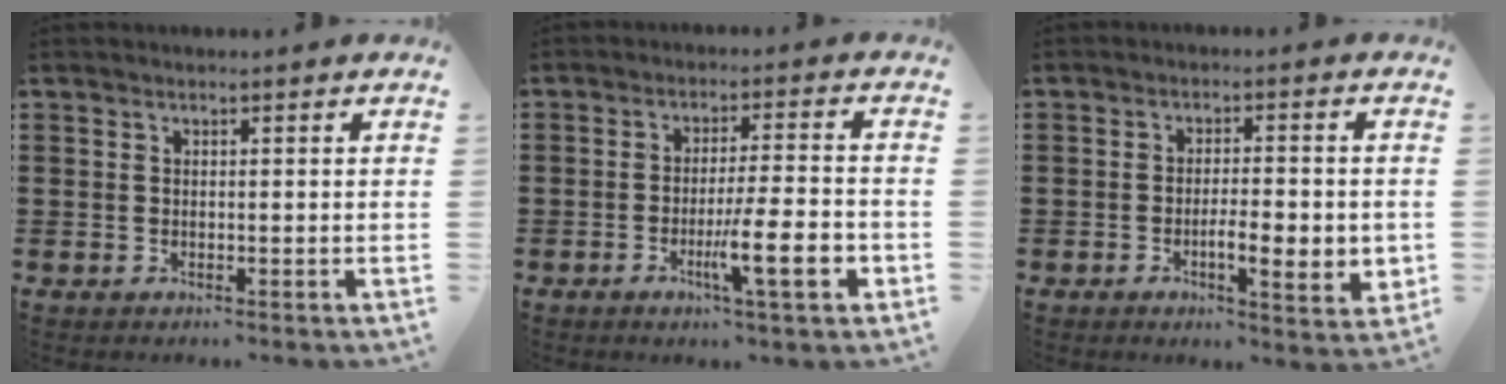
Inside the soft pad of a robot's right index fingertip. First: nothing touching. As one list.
[{"total": 9.8, "force": [-3.3, 1.3, 9.1], "torque": [-0.151, -0.006, -0.054]}, {"total": 6.1, "force": [-1.4, 1.8, 5.7], "torque": [-0.087, -0.001, -0.024]}]